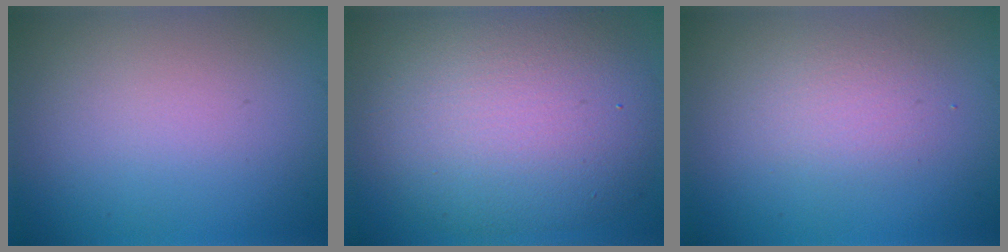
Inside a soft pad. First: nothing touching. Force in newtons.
{"total": 10.5, "press": 10.5, "slide": 0.2}
{"total": 2.0, "press": 2.0, "slide": 0.1}